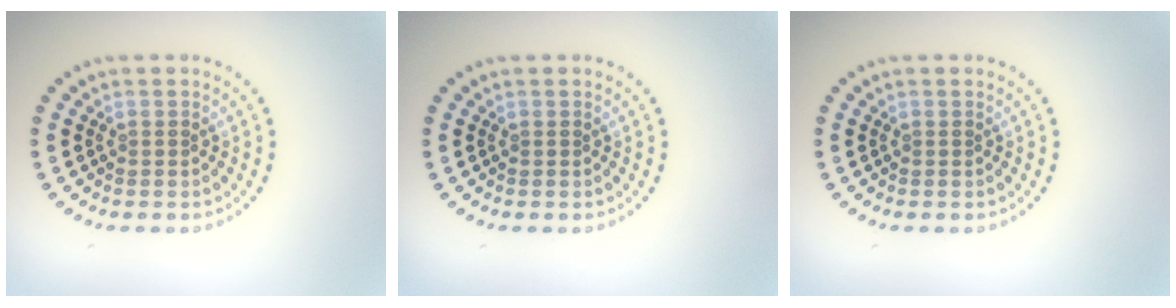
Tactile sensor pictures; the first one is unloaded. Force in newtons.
{"total": 0.0}
{"total": 0.0}